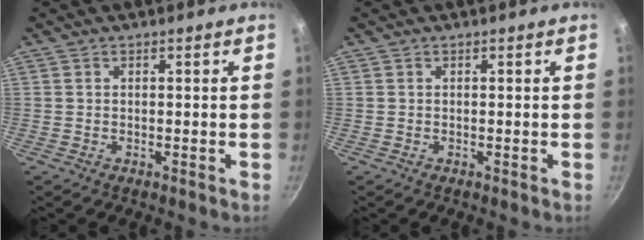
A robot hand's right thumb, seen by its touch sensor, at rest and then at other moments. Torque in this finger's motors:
{"motor_torque": [-0.12, -0.13, 0.08, -0.01, 0.00]}